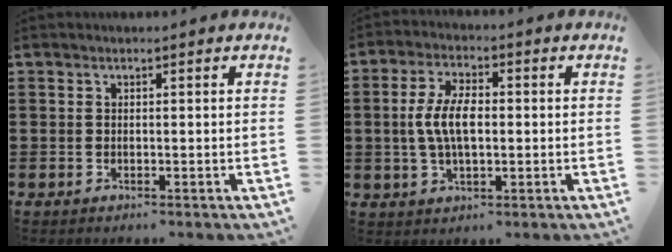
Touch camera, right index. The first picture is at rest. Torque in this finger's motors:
{"motor_torque": [0.54, 0.08, 0.35, 0.21]}